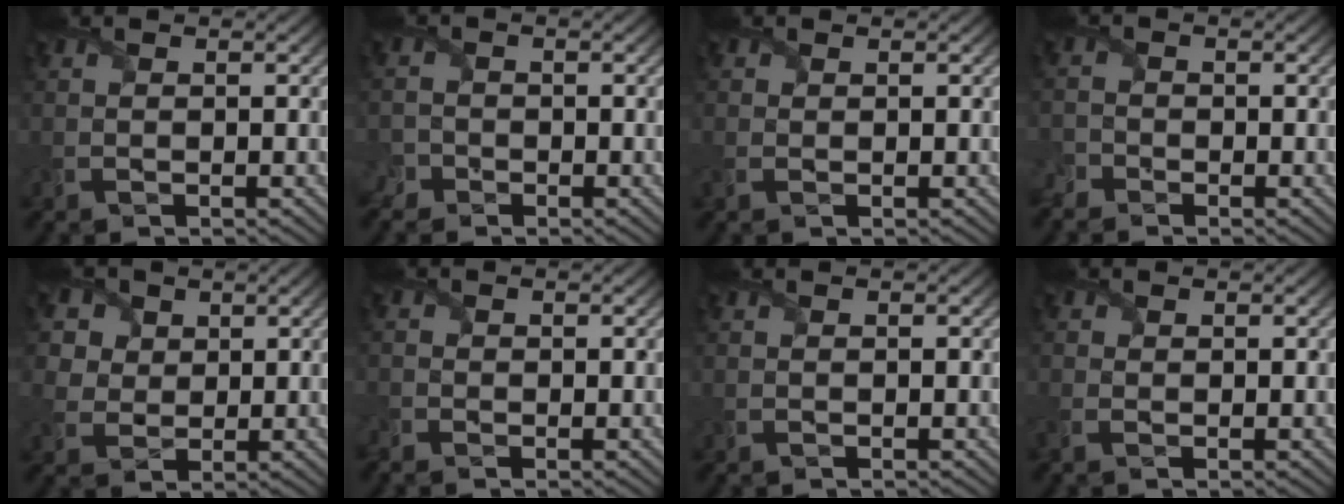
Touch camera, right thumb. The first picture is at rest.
{"total": 2.4, "force": [-2.0, 1.4, 0.3], "torque": [-0.012, -0.005, -0.048]}
{"total": 1.6, "force": [0.1, 1.4, 0.8], "torque": [-0.023, -0.003, 0.001]}
{"total": 2.4, "force": [-2.1, 1.0, 0.4], "torque": [-0.017, -0.009, -0.055]}
{"total": 7.5, "force": [4.0, 5.8, 2.5], "torque": [-0.117, 0.005, 0.070]}
{"total": 1.6, "force": [-1.1, 1.2, 0.3], "torque": [-0.010, -0.011, -0.027]}
{"total": 0.0}
{"total": 2.0, "force": [-0.4, 1.6, 1.1], "torque": [-0.036, -0.006, -0.014]}